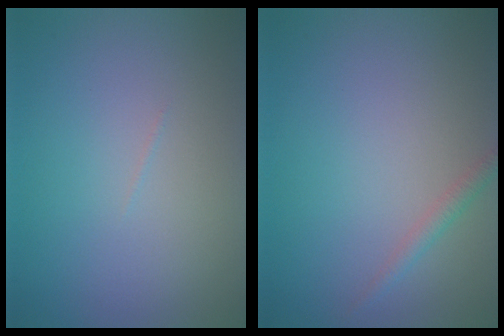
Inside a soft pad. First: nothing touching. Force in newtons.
{"total": 1.2, "press": 1.2, "slide": 0.1}